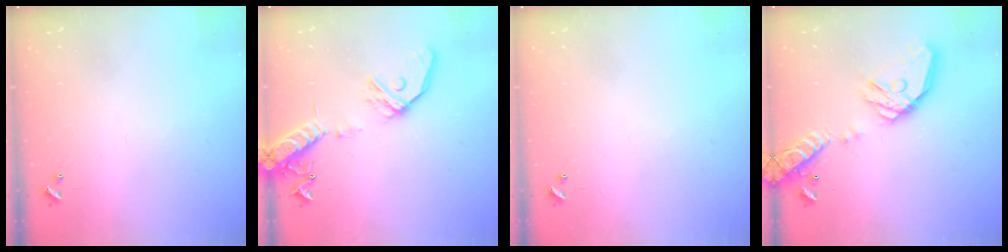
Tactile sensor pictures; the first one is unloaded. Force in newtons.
{"total": 16.0, "press": 15.7, "slide": 3.1}
{"total": 0.0}
{"total": 18.9, "press": 18.8, "slide": 2.4}